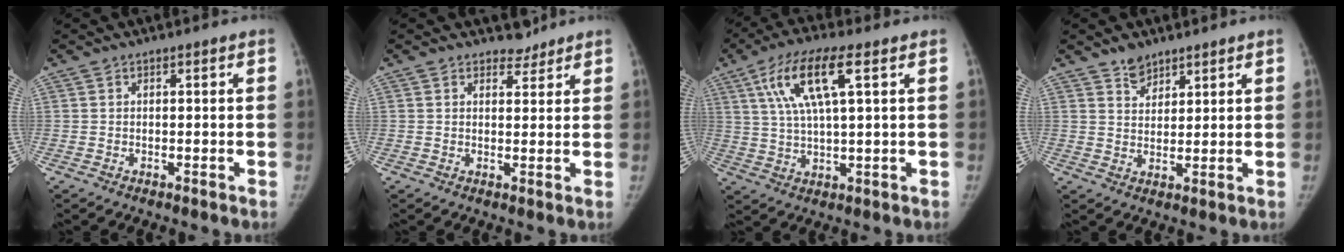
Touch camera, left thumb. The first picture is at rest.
{"total": 2.4, "force": [2.1, 1.2, -0.1], "torque": [0.023, -0.014, 0.025]}
{"total": 11.9, "force": [4.6, 3.1, 10.6], "torque": [-0.218, 0.003, 0.085]}
{"total": 3.8, "force": [3.1, 2.1, 0.9], "torque": [0.008, -0.024, 0.055]}